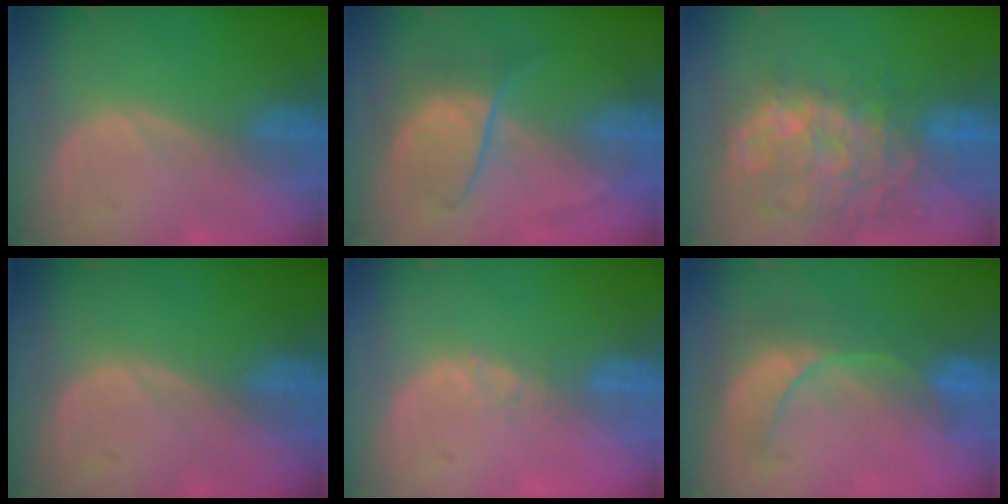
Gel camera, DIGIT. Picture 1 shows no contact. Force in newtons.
{"total": 6.3, "press": 6.3, "slide": 0.7}
{"total": 12.5, "press": 11.3, "slide": 5.4}
{"total": 0.0}
{"total": 1.3, "press": 1.0, "slide": 0.8}
{"total": 7.9, "press": 7.5, "slide": 2.2}